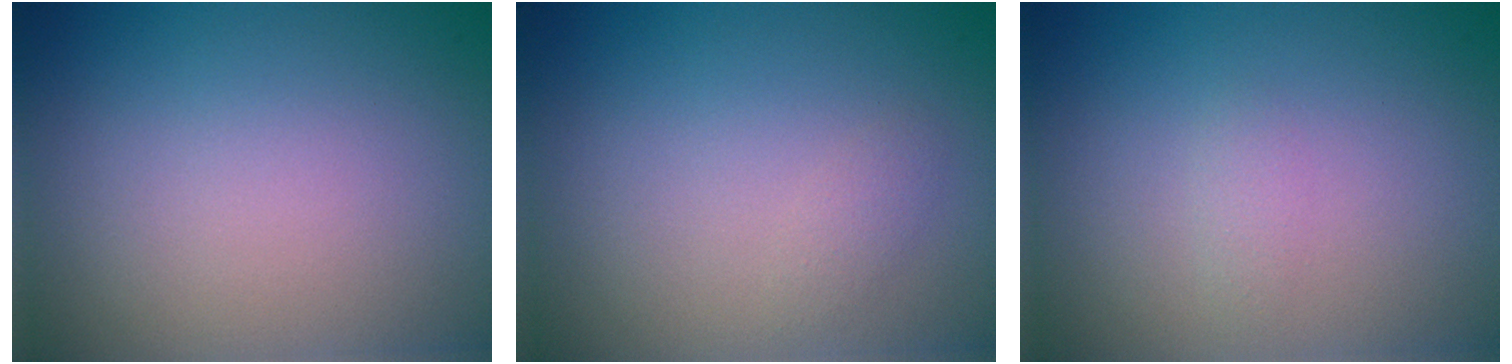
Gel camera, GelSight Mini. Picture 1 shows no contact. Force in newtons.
{"total": 0.7, "press": 0.7, "slide": 0.0}
{"total": 0.7, "press": 0.7, "slide": 0.0}